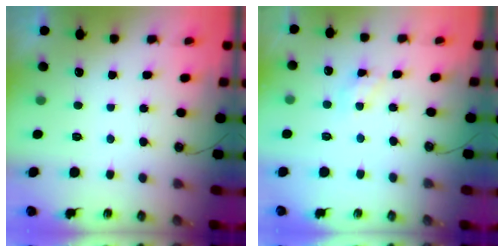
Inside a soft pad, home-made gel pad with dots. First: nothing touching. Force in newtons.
{"total": 5.6, "press": 5.6, "slide": 0.4}